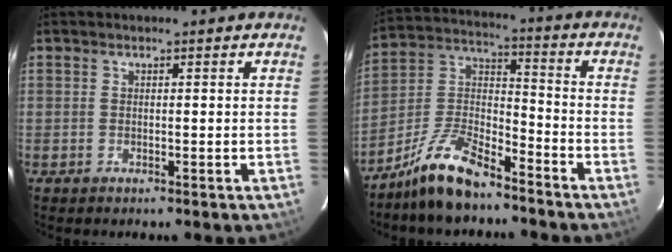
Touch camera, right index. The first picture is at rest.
{"total": 12.7, "force": [-9.4, 4.1, 7.5], "torque": [-0.166, 0.021, -0.182]}